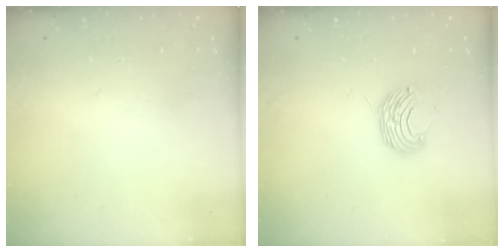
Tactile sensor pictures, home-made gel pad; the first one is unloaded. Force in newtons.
{"total": 8.5, "press": 8.5, "slide": 0.6}